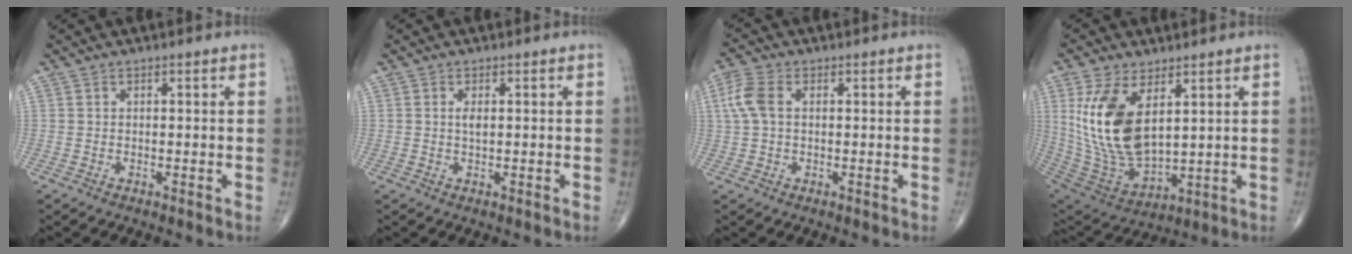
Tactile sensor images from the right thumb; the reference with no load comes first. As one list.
[{"total": 1.5, "force": [0.2, 0.5, 1.4], "torque": [-0.028, -0.001, 0.005]}, {"total": 5.4, "force": [0.9, 3.3, 4.2], "torque": [-0.113, 0.016, 0.014]}, {"total": 17.1, "force": [4.9, 8.8, 13.9], "torque": [-0.264, -0.024, 0.116]}]